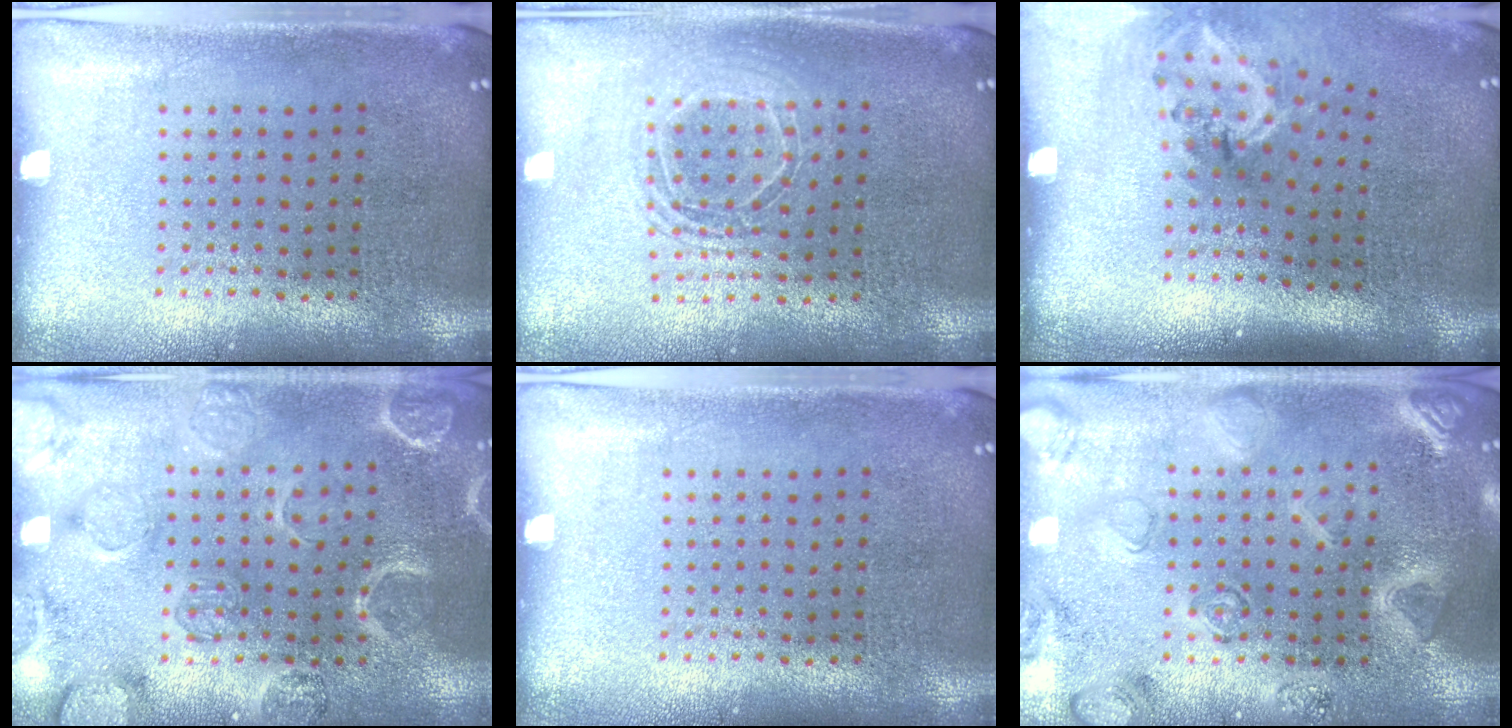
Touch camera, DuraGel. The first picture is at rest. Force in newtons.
{"total": 1.7, "press": 1.4, "slide": 0.9}
{"total": 2.0, "press": 1.3, "slide": 1.5}
{"total": 2.5, "press": 2.5, "slide": 0.1}
{"total": 0.0}
{"total": 2.9, "press": 2.9, "slide": 0.5}